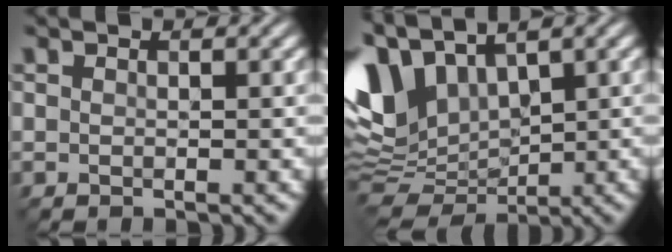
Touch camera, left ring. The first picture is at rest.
{"total": 8.5, "force": [2.5, 5.5, 6.0], "torque": [-0.152, 0.006, 0.048]}